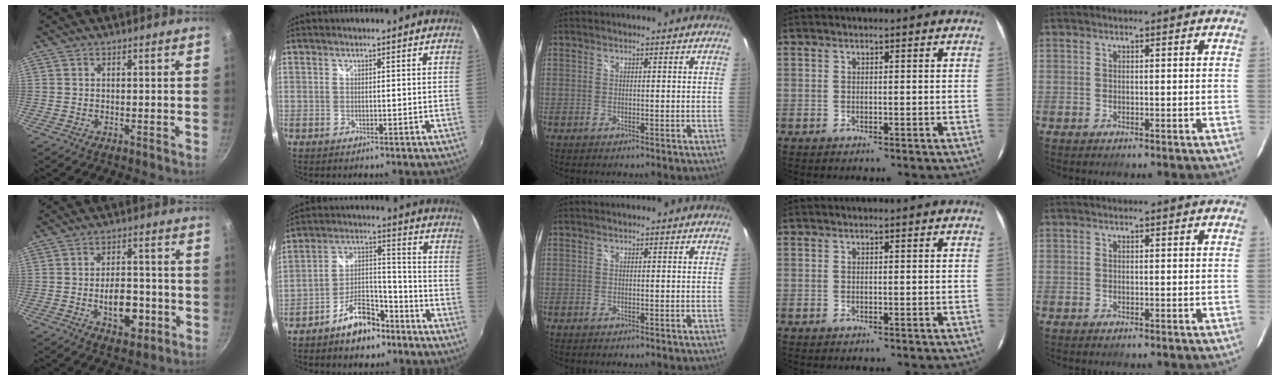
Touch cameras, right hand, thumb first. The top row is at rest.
{"thumb": {"total": 10.2, "force": [-2.8, 5.9, 7.8], "torque": [-0.090, 0.014, -0.040]}, "index": {"total": 10.1, "force": [-7.3, 4.4, 5.2], "torque": [-0.093, 0.035, -0.116]}}